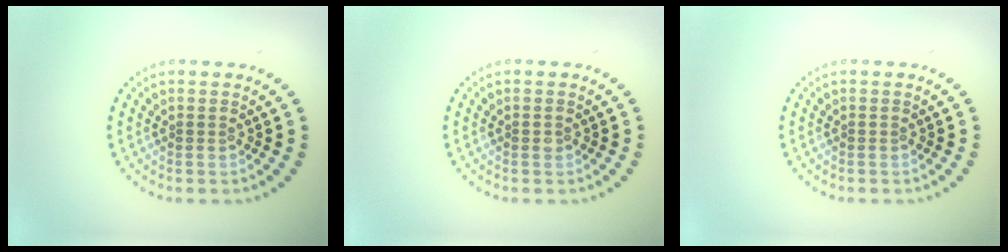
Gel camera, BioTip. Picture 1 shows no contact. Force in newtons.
{"total": 0.5, "press": 0.5, "slide": 0.2}
{"total": 0.0}